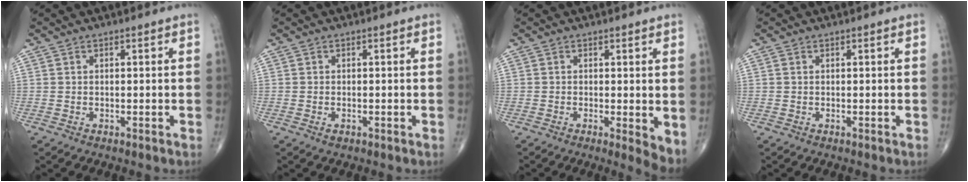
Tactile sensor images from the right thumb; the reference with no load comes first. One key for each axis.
{"total": 0.8, "fx": -0.3, "fy": 0.5, "fz": 0.6, "tx": -0.007, "ty": 0.001, "tz": -0.005}
{"total": 3.9, "fx": -0.1, "fy": 1.1, "fz": 3.8, "tx": -0.051, "ty": -0.012, "tz": -0.005}
{"total": 0.0}